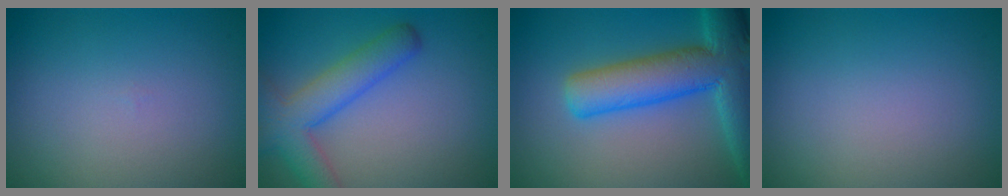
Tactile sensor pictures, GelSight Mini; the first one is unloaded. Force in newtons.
{"total": 5.3, "press": 5.3, "slide": 0.2}
{"total": 9.7, "press": 9.7, "slide": 0.6}
{"total": 0.0}